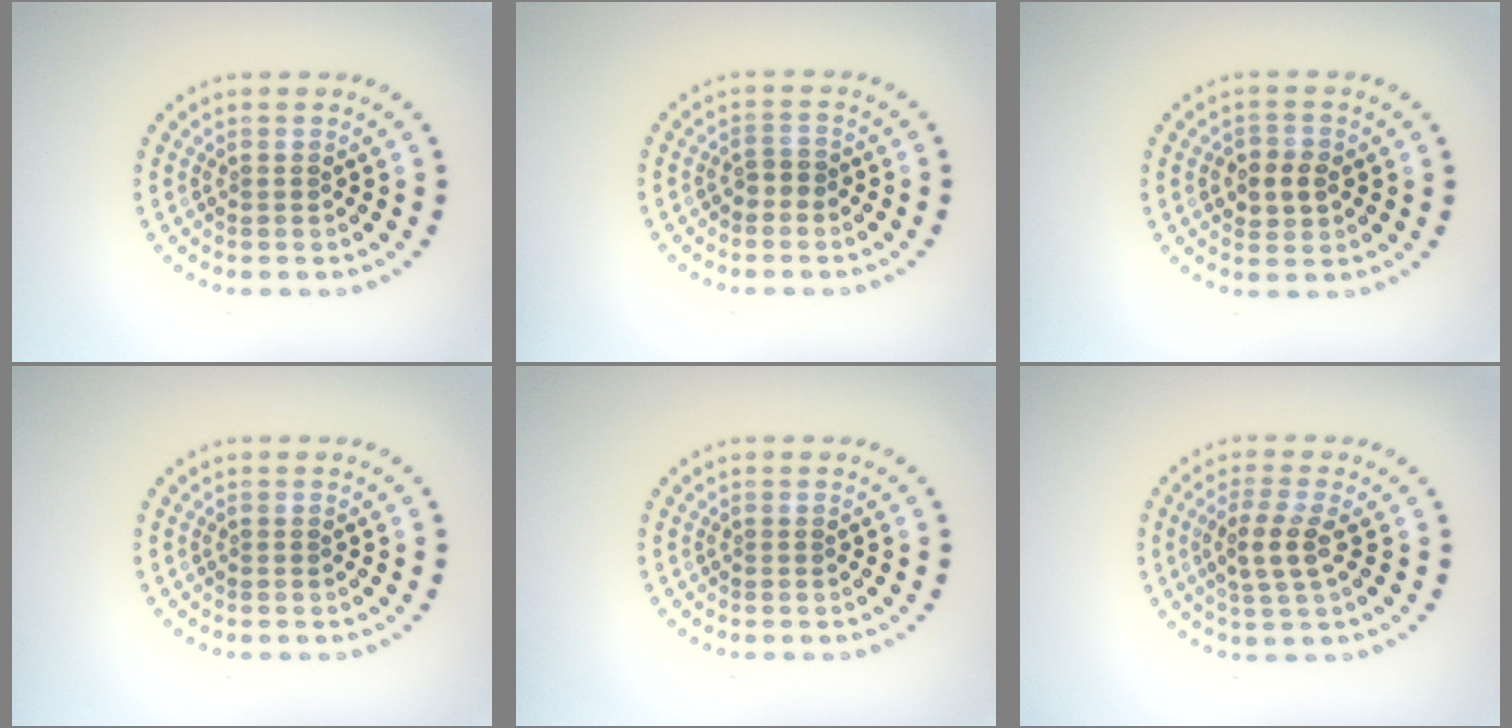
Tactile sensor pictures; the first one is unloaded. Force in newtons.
{"total": 1.2, "press": 1.1, "slide": 0.5}
{"total": 2.6, "press": 2.6, "slide": 0.2}
{"total": 0.0}
{"total": 0.0}
{"total": 3.0, "press": 2.6, "slide": 1.3}